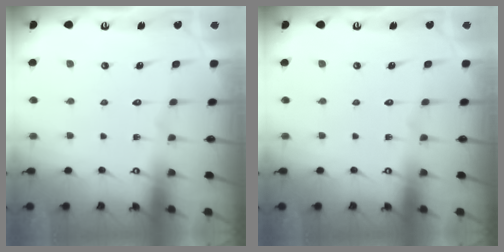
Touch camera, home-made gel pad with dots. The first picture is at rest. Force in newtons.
{"total": 0.0}